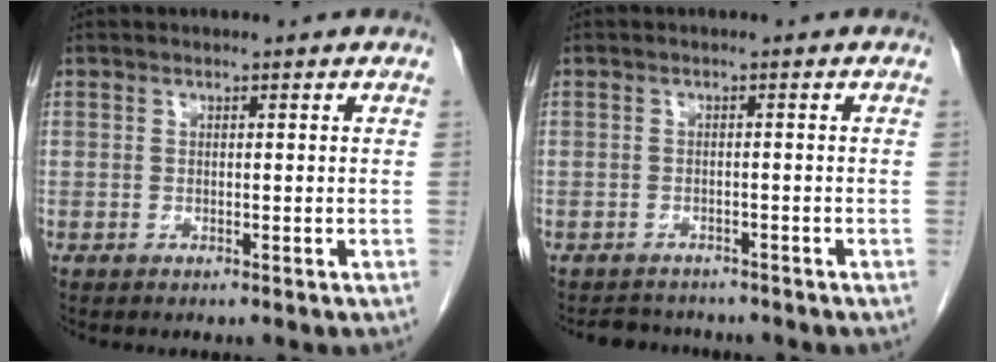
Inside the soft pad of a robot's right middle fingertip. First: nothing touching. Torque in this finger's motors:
{"motor_torque": [0.24, -0.24, -0.08, 0.00]}